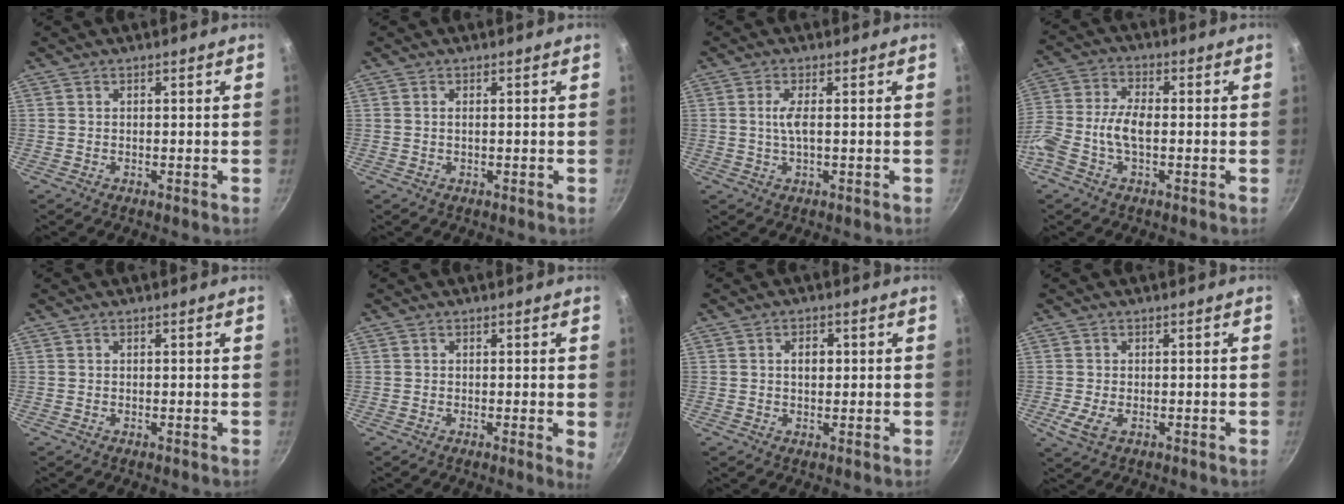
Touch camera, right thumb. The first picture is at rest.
{"total": 0.6, "force": [0.1, 0.2, 0.6], "torque": [-0.014, 0.001, 0.001]}
{"total": 3.3, "force": [0.2, 0.8, 3.2], "torque": [-0.074, 0.002, 0.003]}
{"total": 8.1, "force": [-1.5, 4.0, 6.8], "torque": [-0.157, 0.025, -0.042]}
{"total": 0.0}
{"total": 2.7, "force": [0.0, 0.4, 2.7], "torque": [-0.033, -0.008, -0.003]}
{"total": 3.1, "force": [0.4, 2.1, 2.3], "torque": [-0.024, 0.003, 0.005]}
{"total": 3.6, "force": [-1.0, 1.9, 2.8], "torque": [-0.058, -0.003, -0.017]}